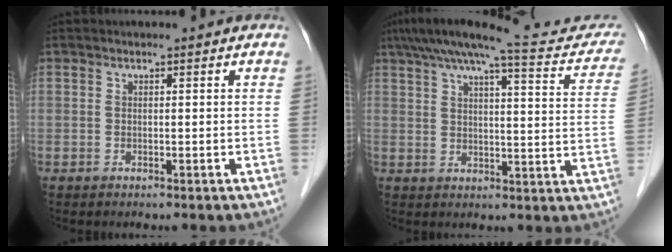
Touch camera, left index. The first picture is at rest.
{"total": 18.9, "force": [16.6, 2.6, 8.7], "torque": [-0.122, 0.008, 0.204]}